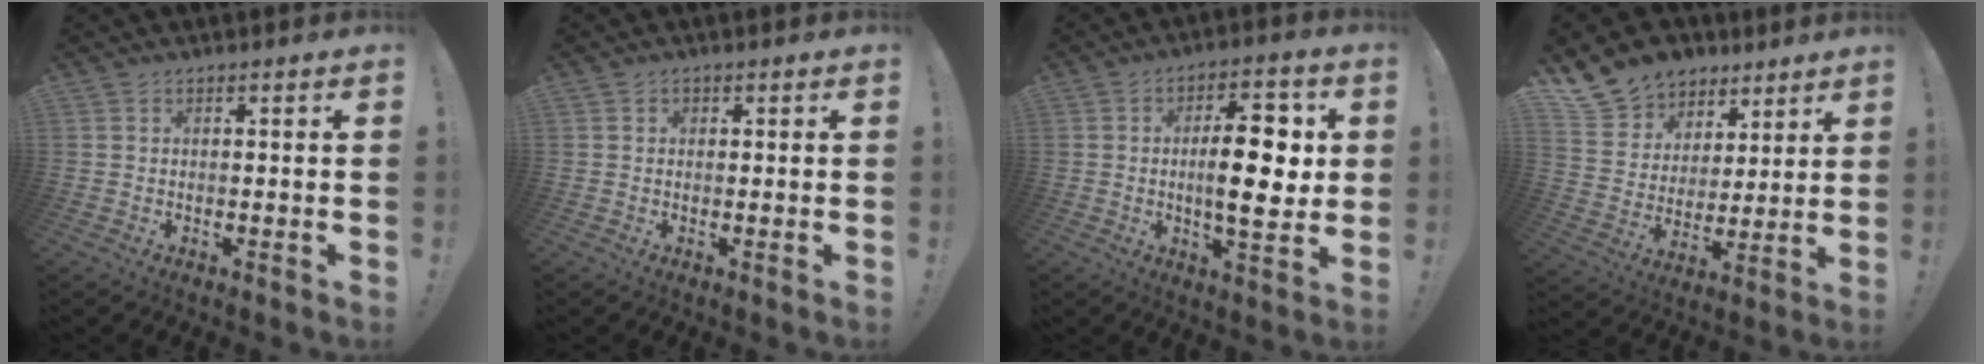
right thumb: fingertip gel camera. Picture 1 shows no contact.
{"total": 0.7, "force": [0.2, 0.7, 0.1], "torque": [0.005, -0.001, 0.003]}
{"total": 14.7, "force": [0.5, 5.6, 13.5], "torque": [-0.200, -0.004, -0.003]}
{"total": 12.0, "force": [7.9, 8.7, 2.1], "torque": [-0.036, -0.062, 0.163]}